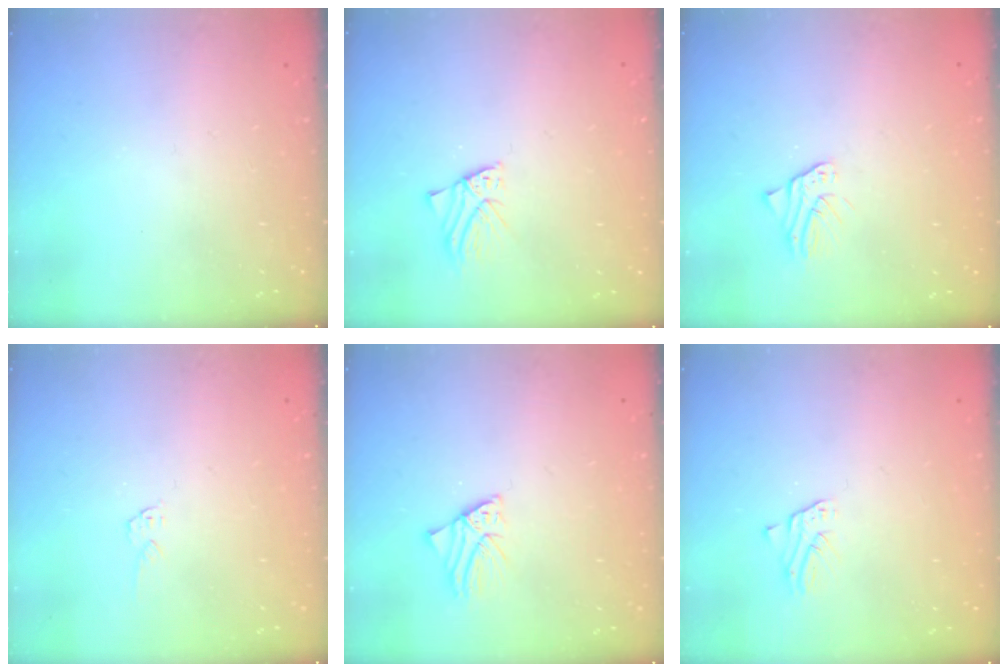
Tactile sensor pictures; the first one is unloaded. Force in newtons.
{"total": 1.7, "press": 1.7, "slide": 0.2}
{"total": 2.5, "press": 2.4, "slide": 0.3}
{"total": 3.4, "press": 3.4, "slide": 0.2}
{"total": 1.5, "press": 1.5, "slide": 0.1}
{"total": 1.9, "press": 1.9, "slide": 0.1}